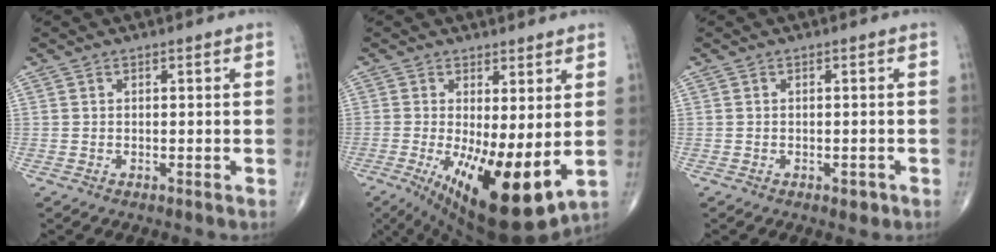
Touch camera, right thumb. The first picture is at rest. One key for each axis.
{"total": 15.3, "fx": -2.1, "fy": 5.1, "fz": 14.3, "tx": -0.236, "ty": -0.034, "tz": -0.013}
{"total": 1.5, "fx": -0.8, "fy": 0.8, "fz": 1.0, "tx": -0.008, "ty": 0.003, "tz": -0.009}